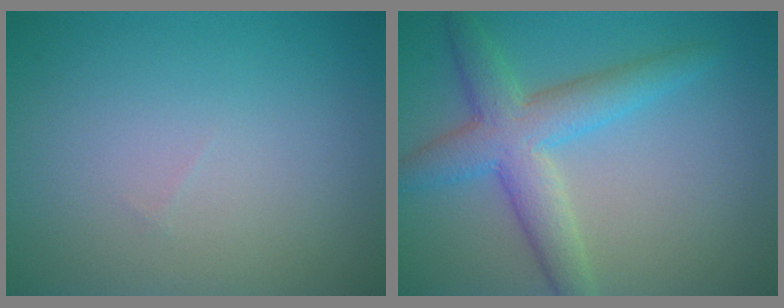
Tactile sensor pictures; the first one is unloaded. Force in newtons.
{"total": 5.3, "press": 5.3, "slide": 0.2}